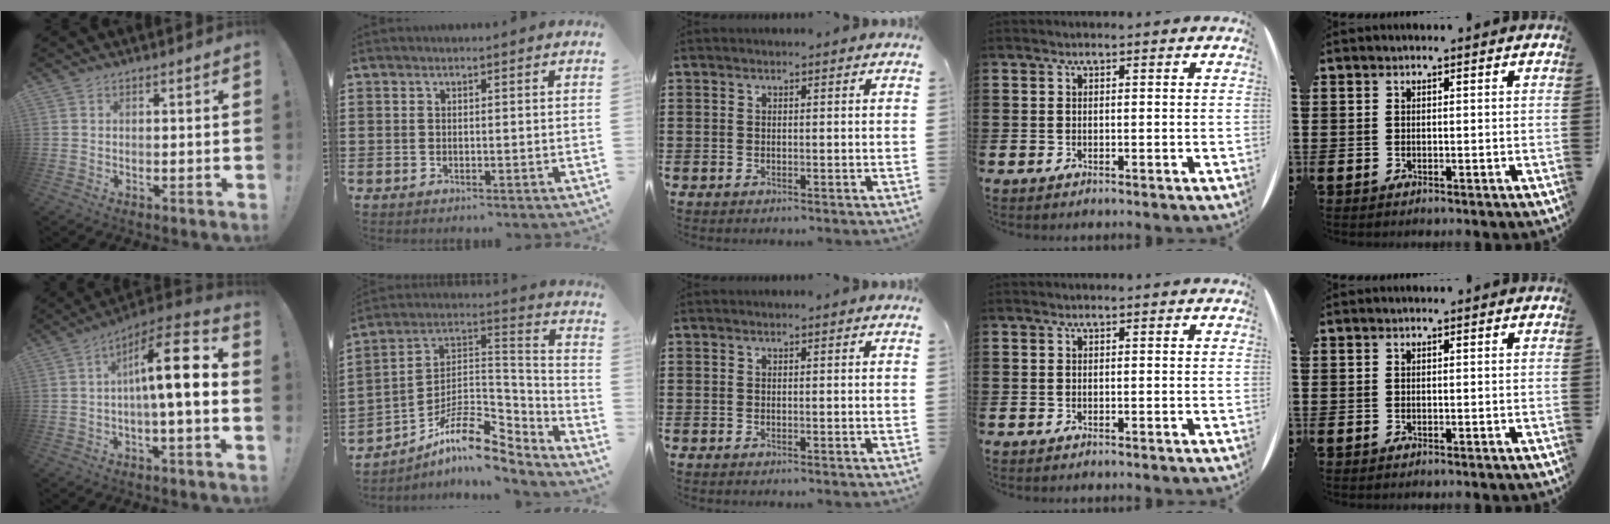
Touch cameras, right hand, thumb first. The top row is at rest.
{"thumb": {"total": 15.0, "force": [0.9, 2.6, 14.7], "torque": [-0.243, -0.004, 0.005]}, "index": {"total": 10.7, "force": [-7.1, 4.6, 6.5], "torque": [-0.126, 0.008, -0.135]}}